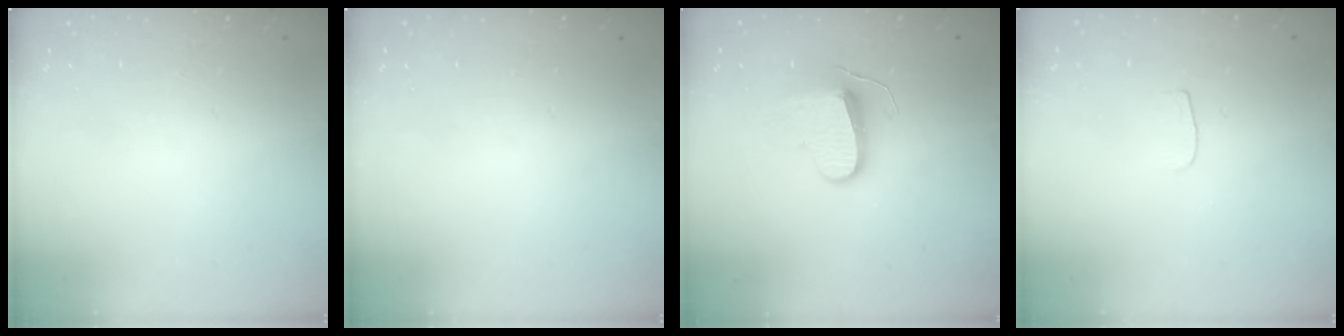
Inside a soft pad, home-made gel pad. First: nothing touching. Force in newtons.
{"total": 0.0}
{"total": 8.9, "press": 8.9, "slide": 0.1}
{"total": 3.0, "press": 3.0, "slide": 0.3}